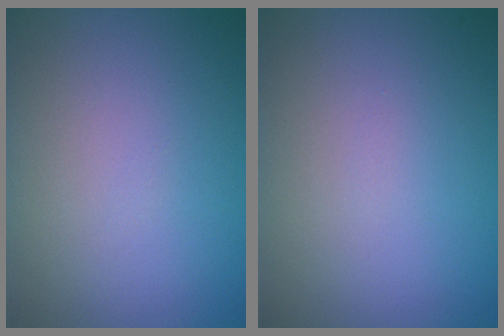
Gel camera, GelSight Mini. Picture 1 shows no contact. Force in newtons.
{"total": 0.0}